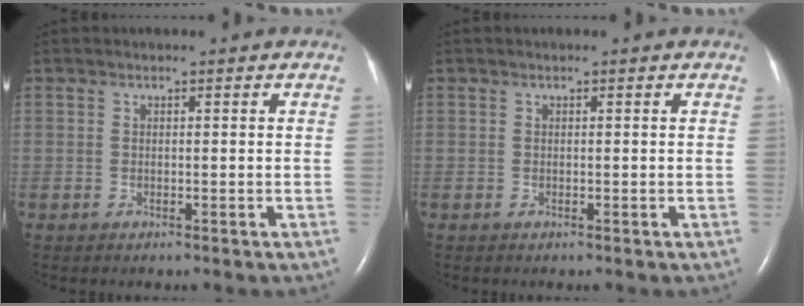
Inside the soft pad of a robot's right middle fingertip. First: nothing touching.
{"total": 0.0}